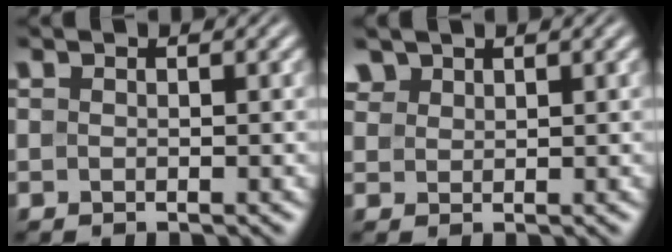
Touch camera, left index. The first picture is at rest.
{"total": 1.8, "force": [1.4, 1.0, 0.3], "torque": [-0.015, 0.002, 0.035]}